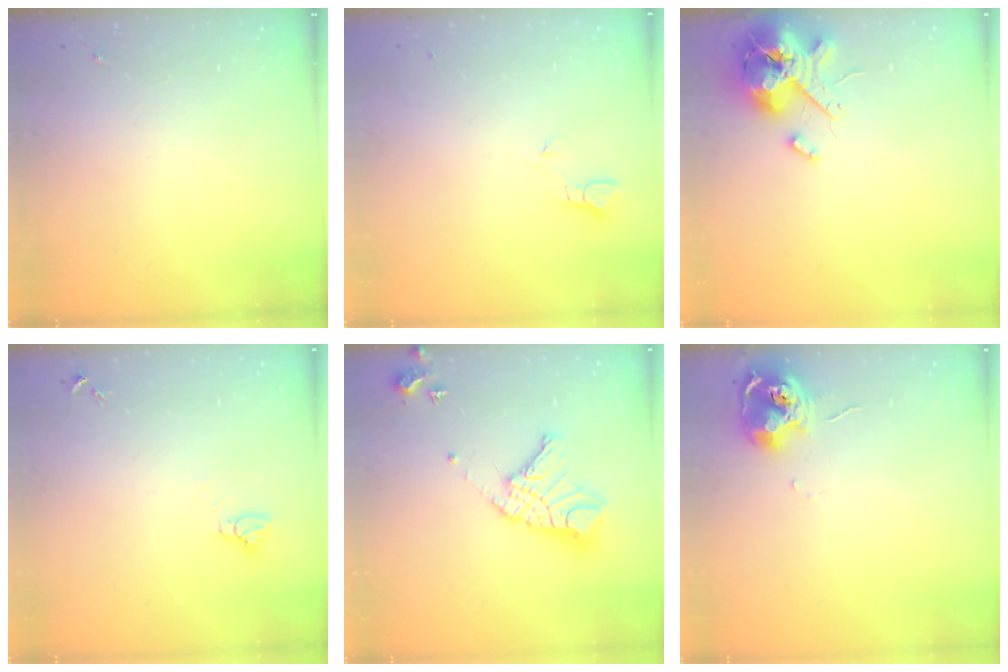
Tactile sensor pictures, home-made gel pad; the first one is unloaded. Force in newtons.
{"total": 1.9, "press": 1.9, "slide": 0.1}
{"total": 13.6, "press": 13.5, "slide": 2.2}
{"total": 3.0, "press": 3.0, "slide": 0.1}
{"total": 16.3, "press": 16.2, "slide": 2.0}
{"total": 11.7, "press": 11.6, "slide": 1.0}